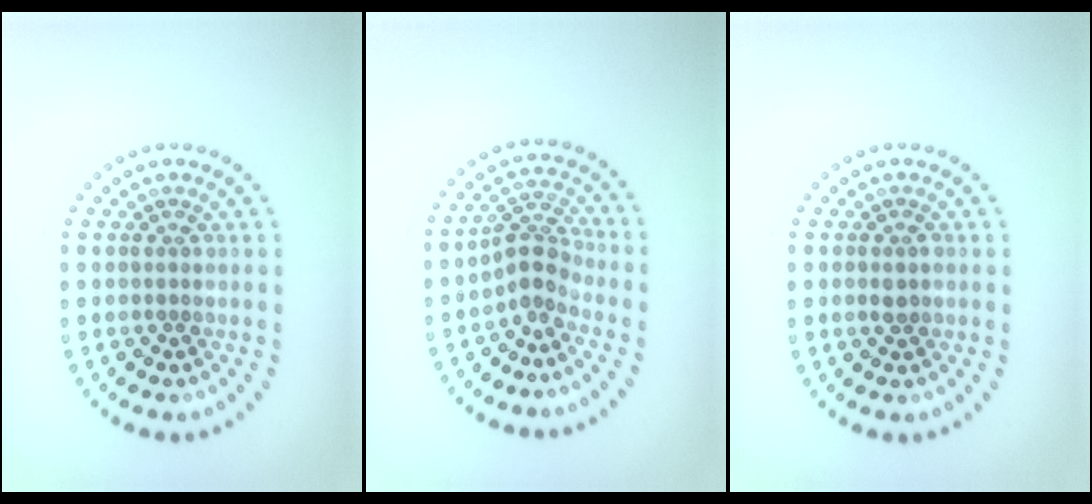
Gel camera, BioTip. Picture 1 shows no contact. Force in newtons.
{"total": 2.6, "press": 1.8, "slide": 1.8}
{"total": 1.1, "press": 1.0, "slide": 0.3}